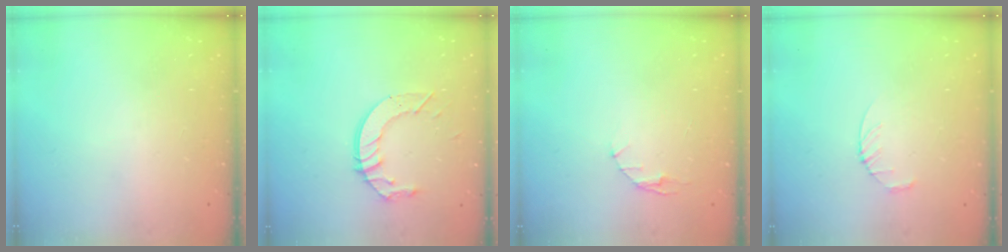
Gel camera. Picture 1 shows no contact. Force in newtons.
{"total": 8.9, "press": 8.9, "slide": 0.7}
{"total": 2.9, "press": 2.9, "slide": 0.4}
{"total": 3.2, "press": 3.1, "slide": 0.4}